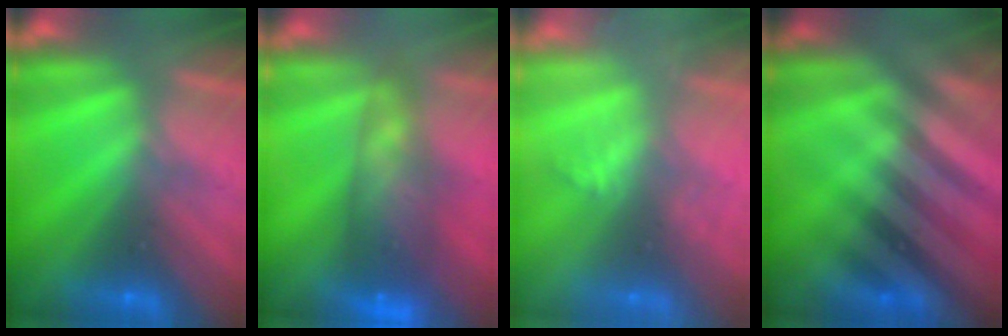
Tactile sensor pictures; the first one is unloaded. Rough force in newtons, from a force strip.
{"total": 10.4}
{"total": 2.0}
{"total": 2.7}